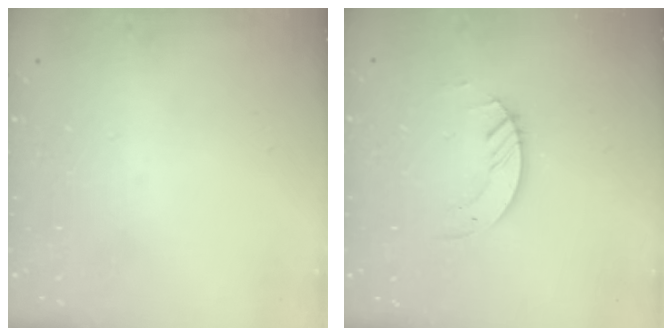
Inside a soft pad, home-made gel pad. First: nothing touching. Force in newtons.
{"total": 2.8, "press": 2.8, "slide": 0.3}